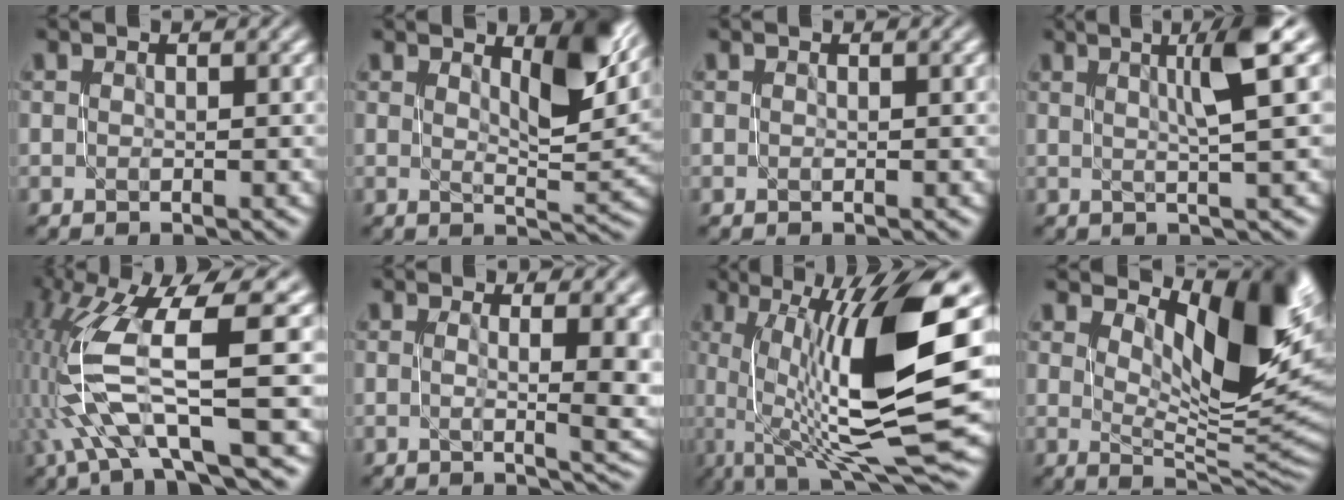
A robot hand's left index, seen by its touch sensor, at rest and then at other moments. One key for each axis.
{"total": 5.4, "fx": 2.6, "fy": 1.5, "fz": 4.5, "tx": -0.059, "ty": -0.009, "tz": 0.045}
{"total": 0.0}
{"total": 4.8, "fx": 1.5, "fy": 0.3, "fz": 4.6, "tx": -0.075, "ty": 0.007, "tz": 0.029}
{"total": 9.7, "fx": -1.9, "fy": 2.2, "fz": 9.2, "tx": -0.191, "ty": 0.000, "tz": -0.028}
{"total": 7.4, "fx": 0.5, "fy": 3.0, "fz": 6.8, "tx": -0.077, "ty": -0.005, "tz": 0.009}
{"total": 13.6, "fx": 1.0, "fy": 3.9, "fz": 12.9, "tx": -0.203, "ty": -0.008, "tz": 0.024}
{"total": 10.6, "fx": 4.0, "fy": 4.2, "fz": 8.9, "tx": -0.121, "ty": -0.010, "tz": 0.077}